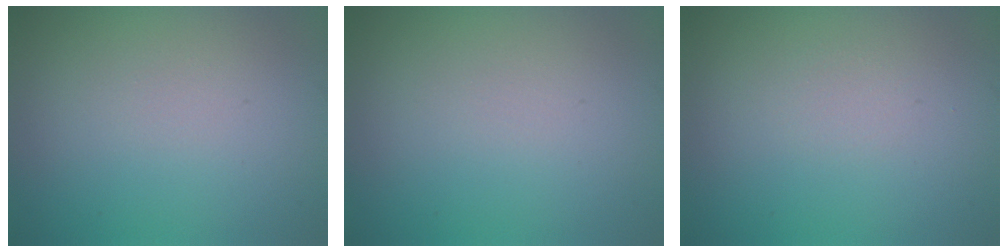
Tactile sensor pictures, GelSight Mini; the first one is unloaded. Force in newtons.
{"total": 0.0}
{"total": 0.5, "press": 0.5, "slide": 0.1}